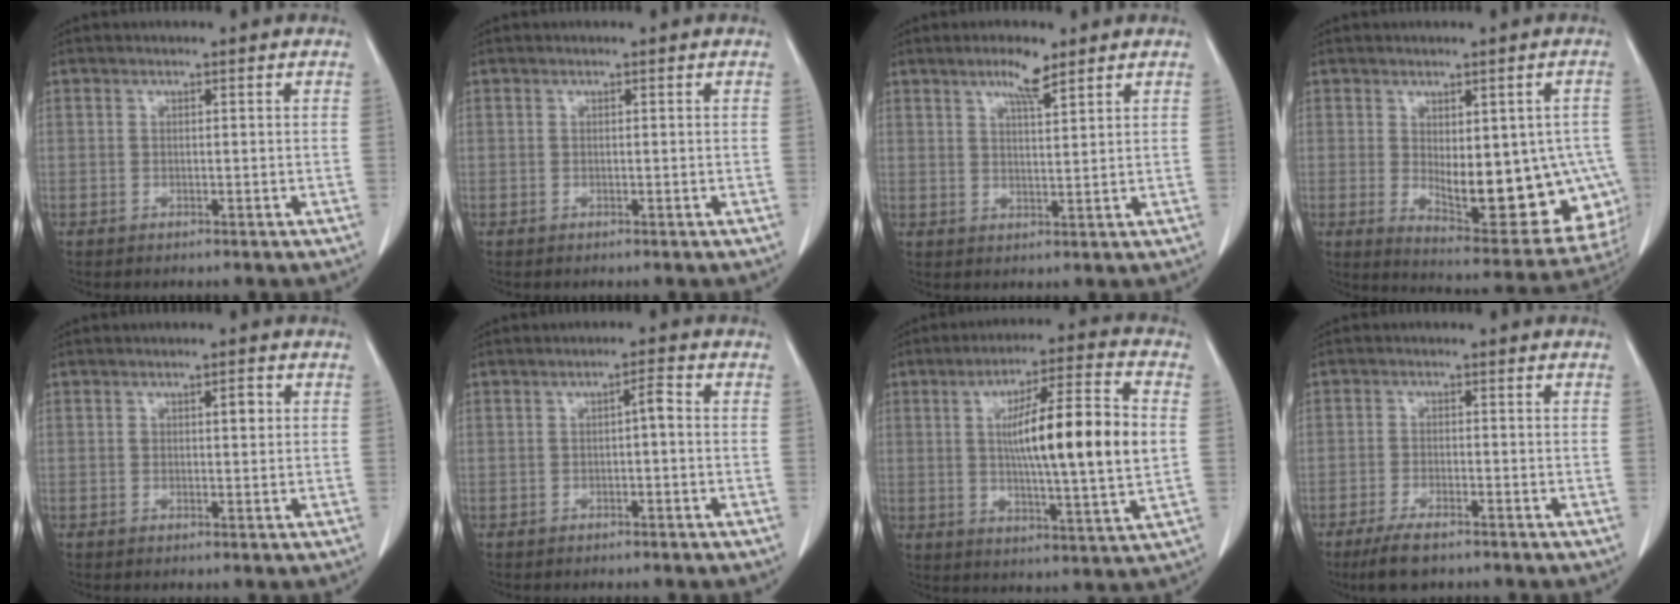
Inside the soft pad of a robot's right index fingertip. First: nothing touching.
{"total": 0.0}
{"total": 4.4, "force": [3.1, 0.6, 3.0], "torque": [-0.055, 0.001, 0.053]}
{"total": 17.2, "force": [-2.7, 7.6, 15.2], "torque": [-0.143, 0.000, -0.009]}
{"total": 2.1, "force": [0.6, 0.8, 1.8], "torque": [-0.030, 0.004, 0.012]}
{"total": 1.9, "force": [-0.2, 0.2, 1.9], "torque": [-0.029, 0.006, -0.004]}
{"total": 16.7, "force": [1.5, 1.2, 16.6], "torque": [-0.268, 0.006, 0.018]}
{"total": 5.6, "force": [-4.2, 1.3, 3.5], "torque": [-0.068, -0.010, -0.073]}